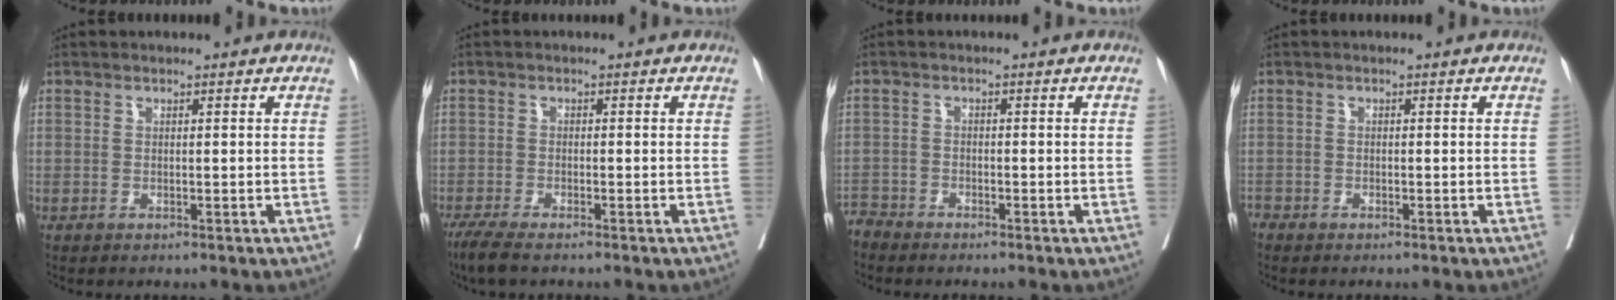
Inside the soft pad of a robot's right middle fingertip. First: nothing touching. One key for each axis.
{"total": 3.8, "fx": -3.0, "fy": 0.4, "fz": 2.2, "tx": -0.041, "ty": -0.010, "tz": -0.052}
{"total": 2.2, "fx": -2.1, "fy": 0.2, "fz": -0.7, "tx": 0.019, "ty": -0.007, "tz": -0.043}
{"total": 1.1, "fx": -1.0, "fy": 0.4, "fz": -0.1, "tx": 0.004, "ty": 0.000, "tz": -0.019}